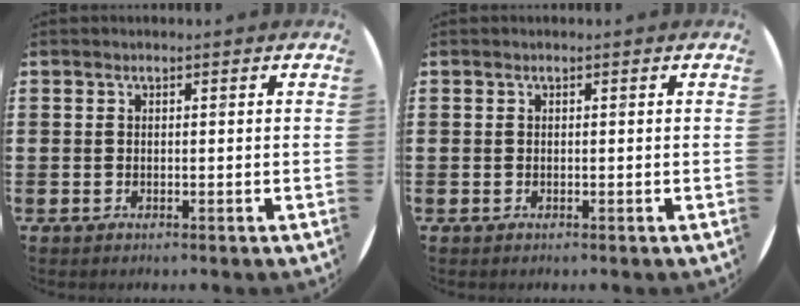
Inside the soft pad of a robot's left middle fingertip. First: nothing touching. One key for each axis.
{"total": 0.0}